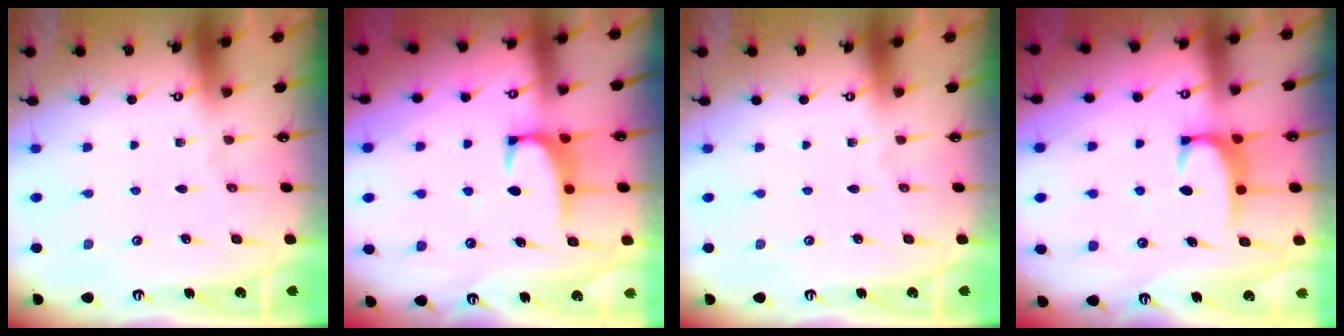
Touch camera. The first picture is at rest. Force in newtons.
{"total": 1.6, "press": 1.6, "slide": 0.4}
{"total": 0.0}
{"total": 2.0, "press": 1.9, "slide": 0.6}